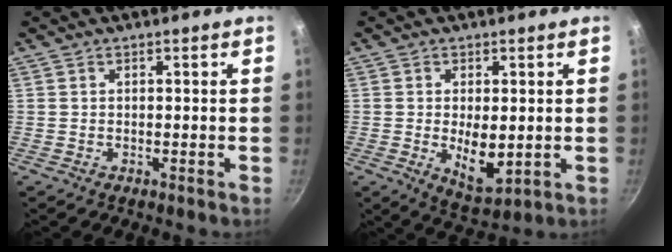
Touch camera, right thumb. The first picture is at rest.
{"total": 8.0, "force": [-0.5, 4.0, 6.9], "torque": [-0.100, -0.014, 0.007]}